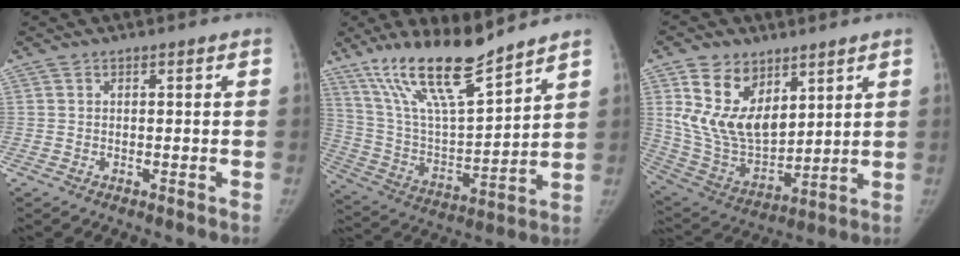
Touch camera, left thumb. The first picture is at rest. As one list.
[{"total": 18.4, "force": [14.1, 3.6, 11.4], "torque": [-0.186, -0.072, 0.268]}, {"total": 16.1, "force": [7.3, 10.0, 10.2], "torque": [-0.158, -0.044, 0.161]}]